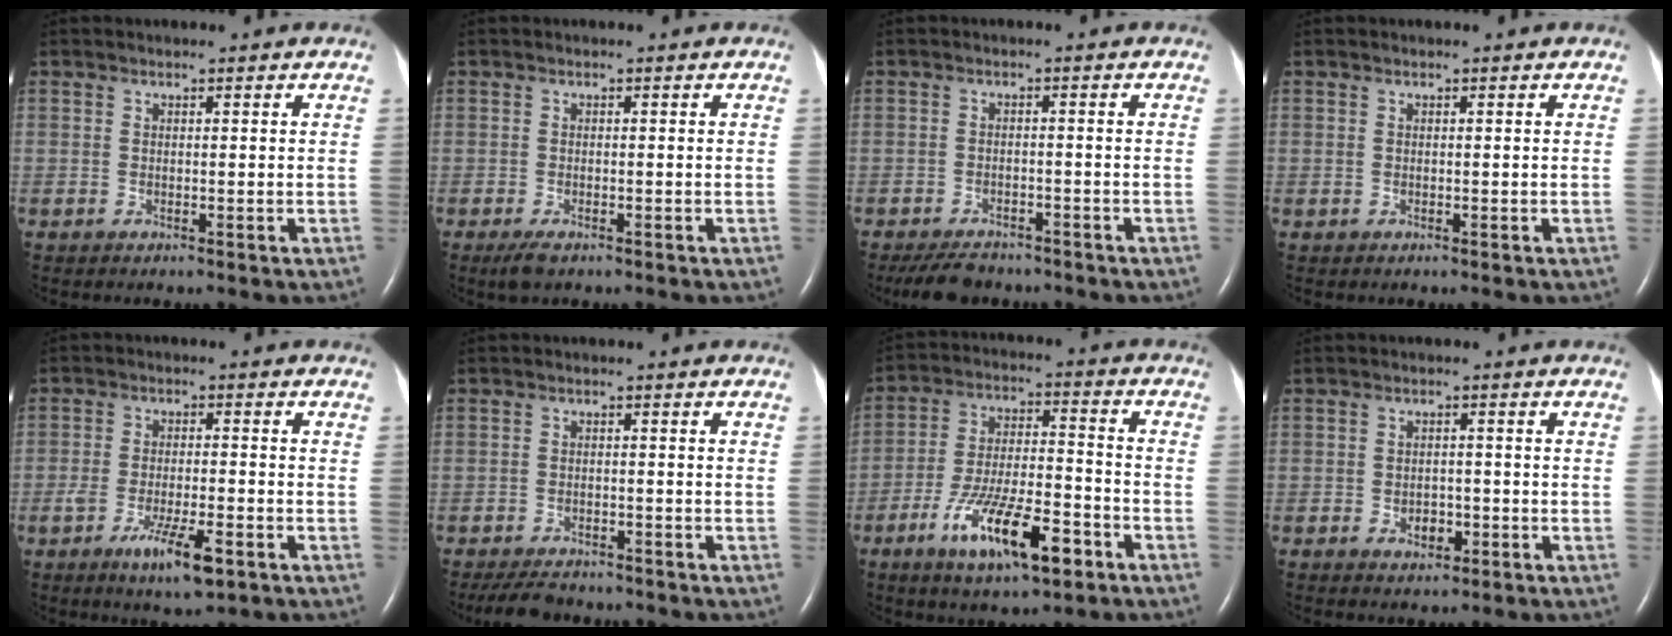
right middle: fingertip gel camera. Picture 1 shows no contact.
{"total": 2.2, "force": [-1.4, 0.8, 1.5], "torque": [-0.040, -0.007, -0.022]}
{"total": 5.9, "force": [-5.1, 2.3, 1.8], "torque": [-0.033, -0.009, -0.080]}
{"total": 0.0}
{"total": 7.2, "force": [-3.8, 1.4, 5.9], "torque": [-0.106, -0.012, -0.058]}
{"total": 5.5, "force": [-4.9, 1.8, 1.7], "torque": [-0.031, -0.012, -0.076]}
{"total": 13.8, "force": [-7.3, 3.4, 11.2], "torque": [-0.208, -0.004, -0.120]}
{"total": 2.8, "force": [-1.1, 1.9, 1.7], "torque": [-0.023, 0.005, -0.009]}